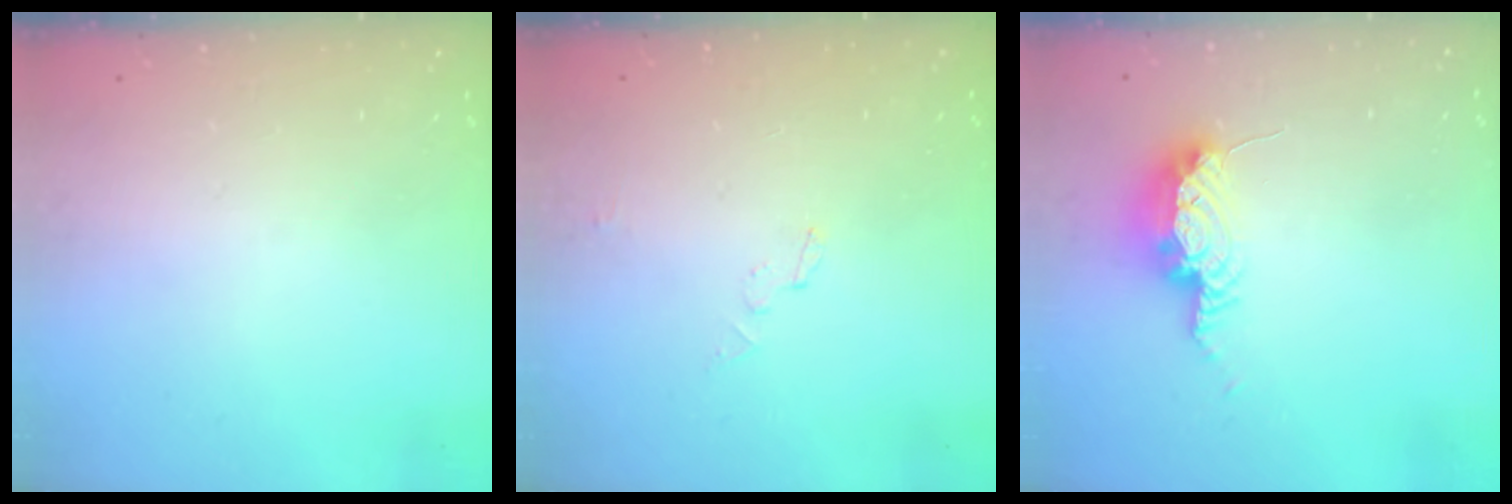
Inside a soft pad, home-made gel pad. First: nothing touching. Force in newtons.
{"total": 3.1, "press": 3.1, "slide": 0.2}
{"total": 15.6, "press": 10.8, "slide": 11.2}